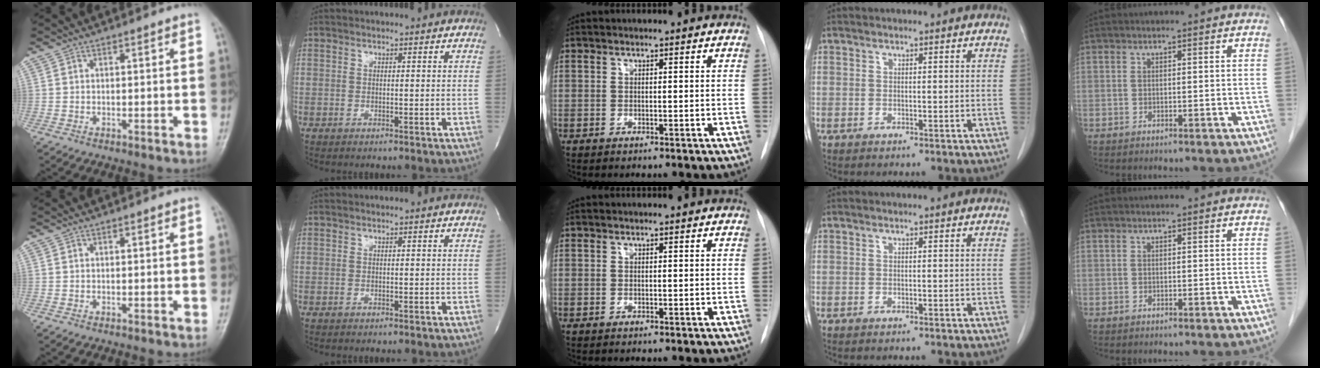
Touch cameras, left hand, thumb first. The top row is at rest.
{}